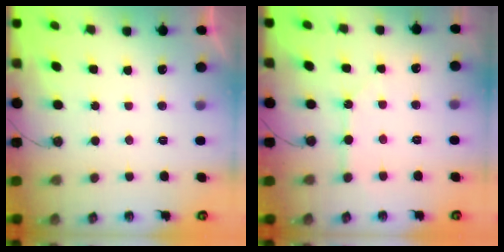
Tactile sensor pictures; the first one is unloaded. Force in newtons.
{"total": 3.6, "press": 3.5, "slide": 0.2}